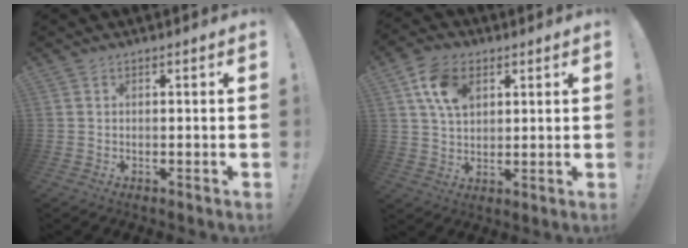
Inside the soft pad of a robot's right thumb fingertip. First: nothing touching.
{"total": 11.1, "force": [4.5, 7.6, 6.8], "torque": [-0.113, 0.004, 0.088]}